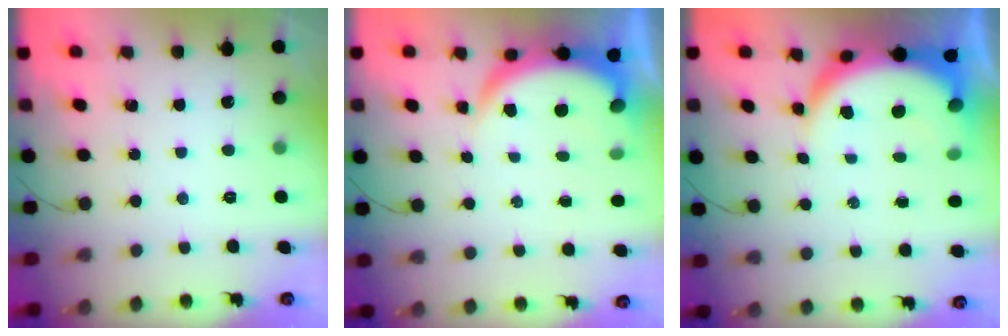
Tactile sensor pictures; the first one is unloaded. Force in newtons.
{"total": 6.3, "press": 6.3, "slide": 0.4}
{"total": 10.2, "press": 10.1, "slide": 1.1}